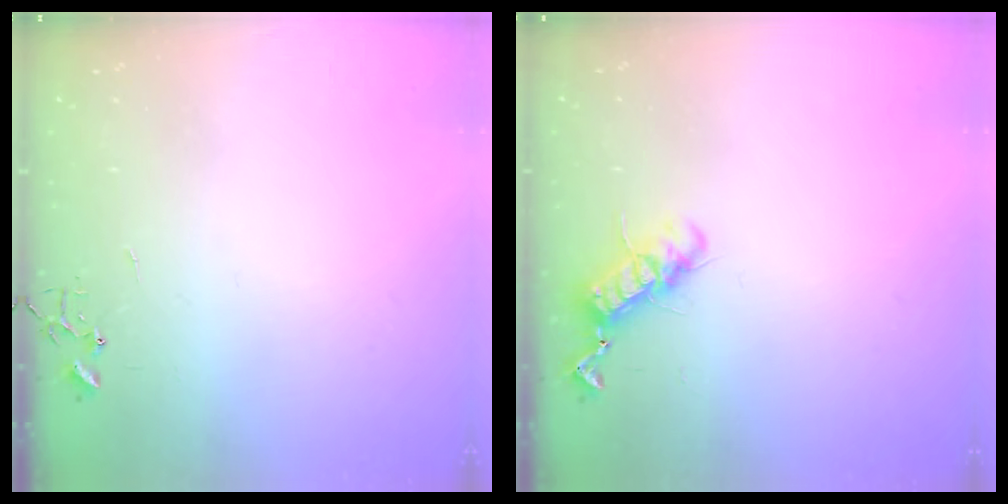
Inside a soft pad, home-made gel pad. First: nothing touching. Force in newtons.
{"total": 11.3, "press": 11.2, "slide": 1.2}